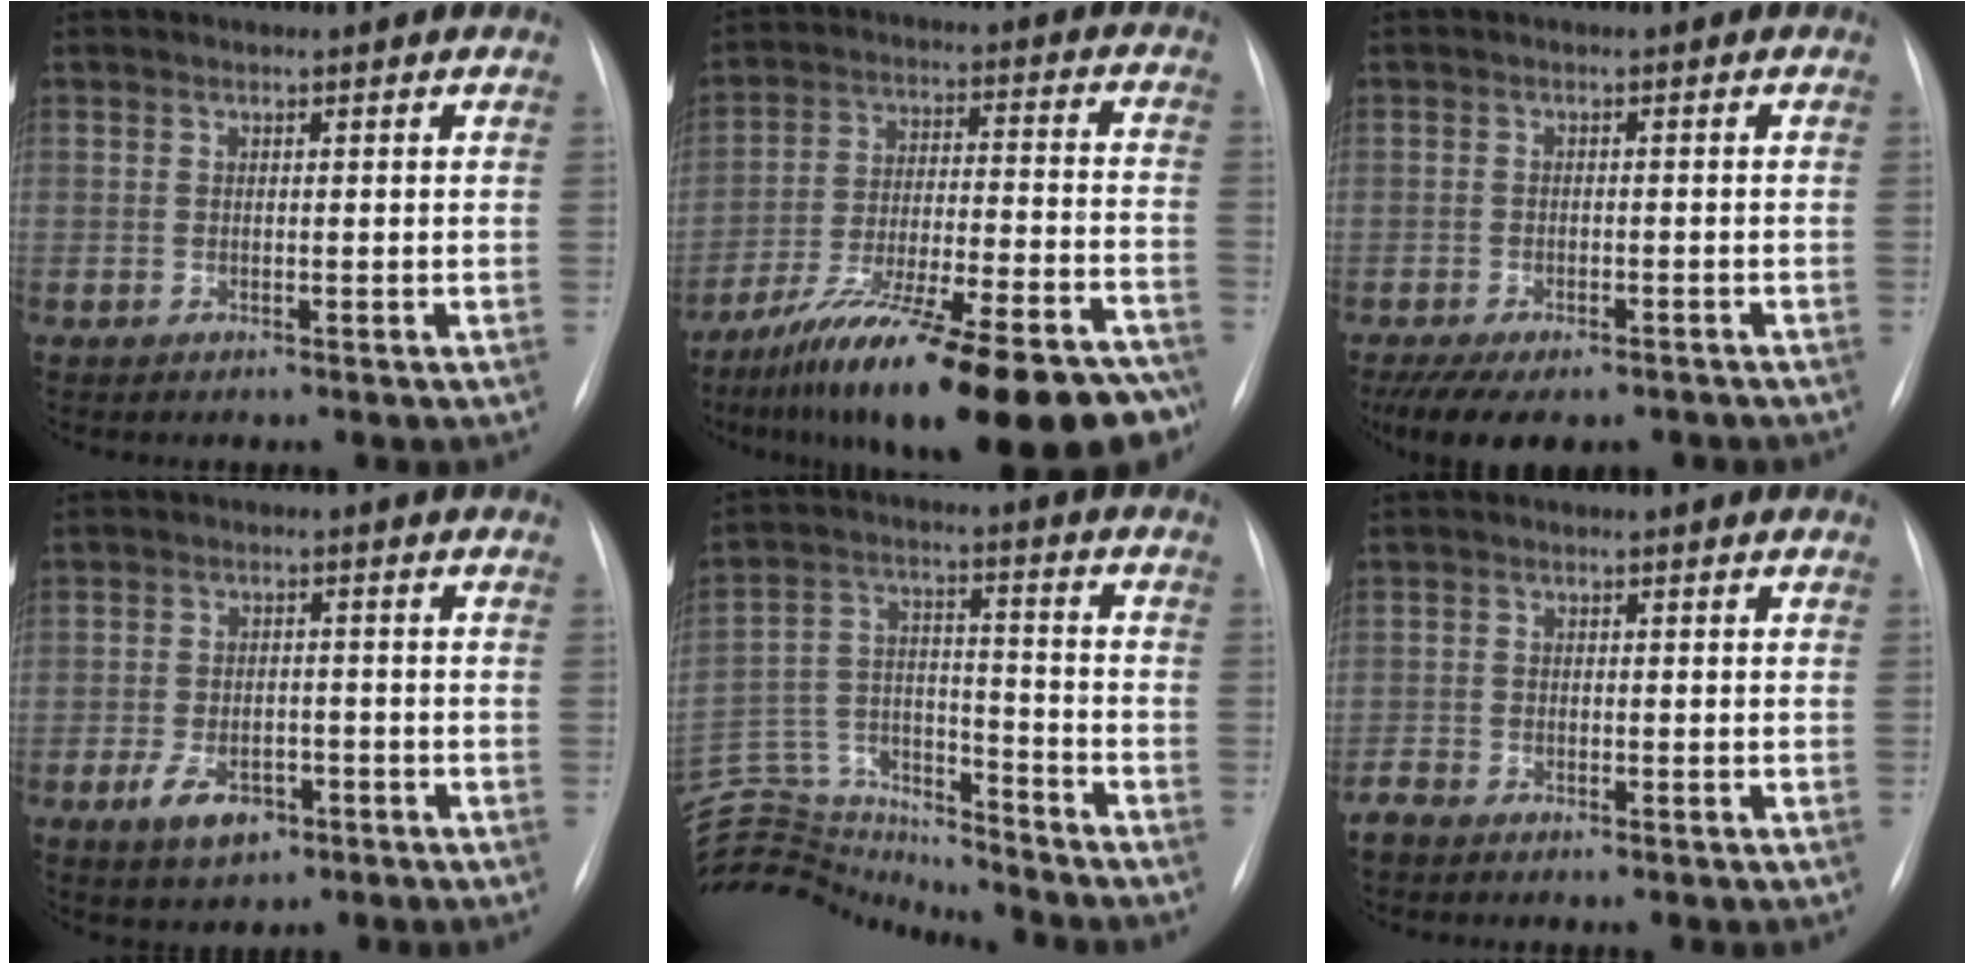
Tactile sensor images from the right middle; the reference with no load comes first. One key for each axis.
{"total": 27.0, "fx": -20.8, "fy": 4.3, "fz": 16.6, "tx": -0.203, "ty": -0.006, "tz": -0.316}
{"total": 11.1, "fx": -8.4, "fy": 4.5, "fz": 5.8, "tx": -0.102, "ty": -0.007, "tz": -0.112}
{"total": 5.9, "fx": -3.0, "fy": 3.3, "fz": 3.8, "tx": -0.075, "ty": -0.003, "tz": -0.043}
{"total": 18.8, "fx": -18.0, "fy": 4.2, "fz": 3.6, "tx": -0.092, "ty": 0.045, "tz": -0.289}
{"total": 2.0, "fx": -1.7, "fy": 0.8, "fz": 0.5, "tx": -0.015, "ty": 0.000, "tz": -0.031}